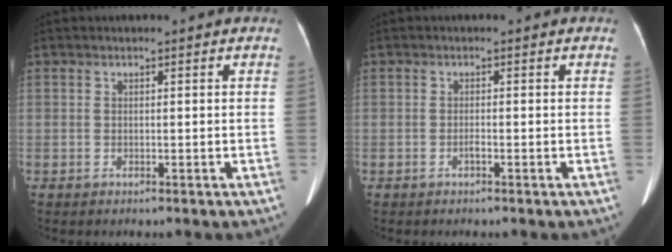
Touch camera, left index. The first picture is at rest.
{"total": 0.7, "force": [-0.4, 0.1, 0.6], "torque": [-0.012, 0.000, -0.008]}